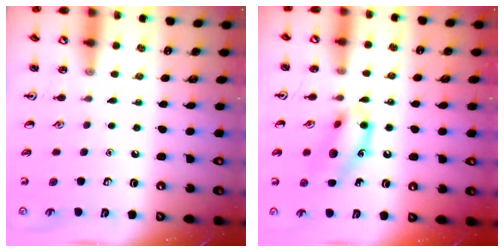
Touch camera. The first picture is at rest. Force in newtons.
{"total": 12.7, "press": 12.6, "slide": 1.9}